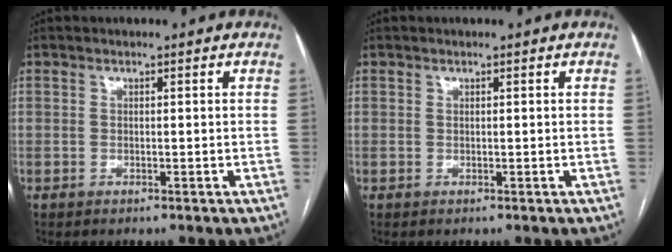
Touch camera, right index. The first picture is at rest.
{"total": 0.0}